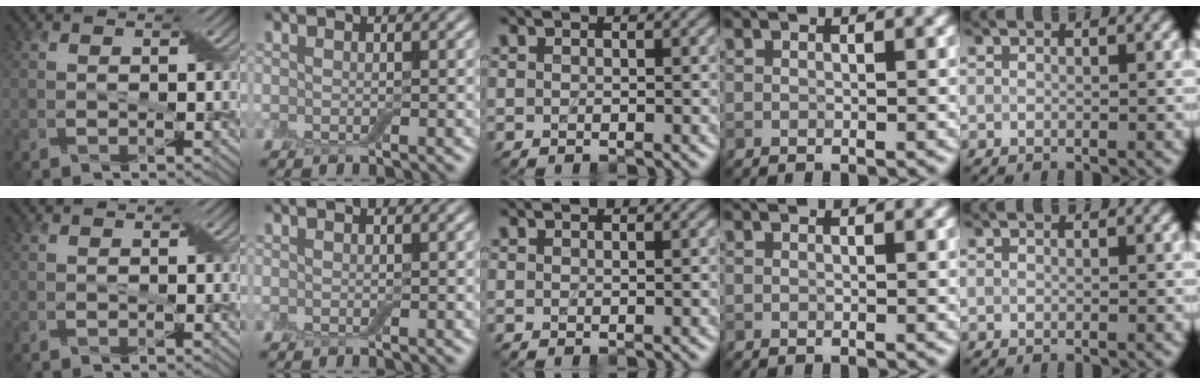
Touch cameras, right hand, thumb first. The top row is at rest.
{}